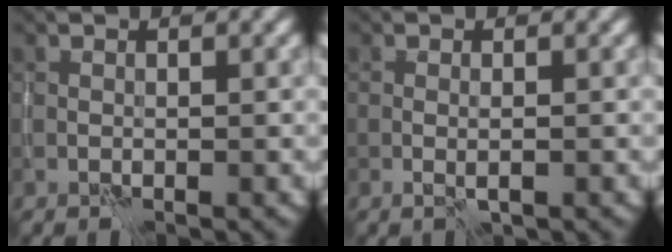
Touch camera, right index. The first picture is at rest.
{"total": 0.9, "force": [-0.1, 0.1, 0.9], "torque": [-0.018, -0.004, -0.002]}